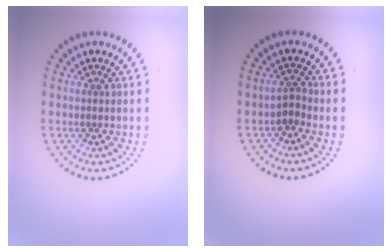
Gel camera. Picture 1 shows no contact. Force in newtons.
{"total": 1.4, "press": 0.9, "slide": 1.1}